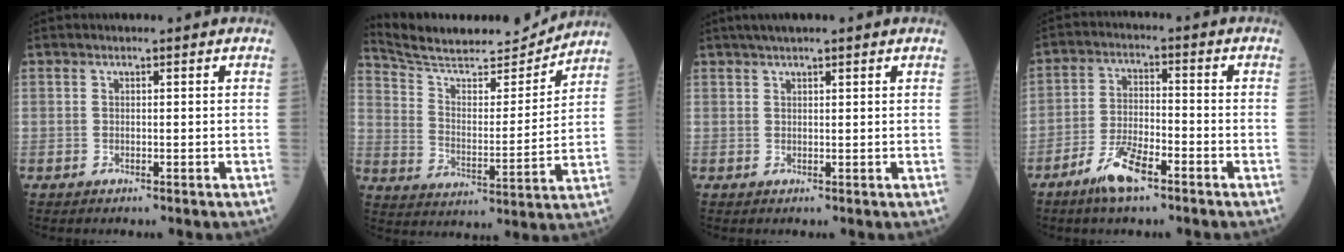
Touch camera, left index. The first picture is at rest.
{"total": 15.8, "force": [15.2, 2.0, 3.9], "torque": [-0.076, -0.009, 0.243]}
{"total": 3.3, "force": [2.3, -0.2, 2.3], "torque": [-0.041, 0.024, 0.040]}
{"total": 7.0, "force": [-4.7, 1.7, 4.9], "torque": [-0.105, -0.005, -0.090]}